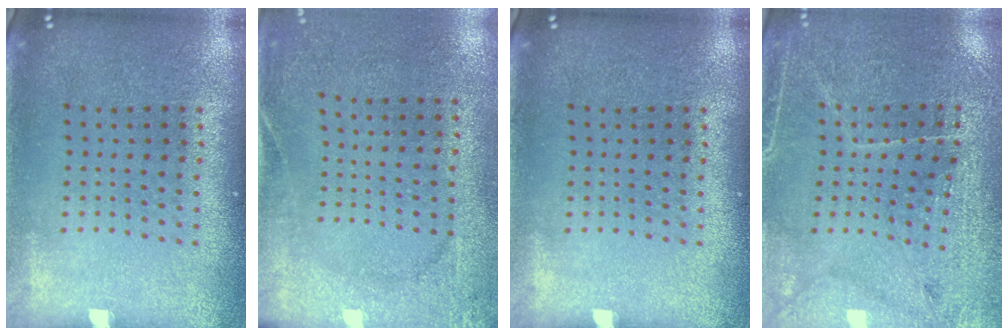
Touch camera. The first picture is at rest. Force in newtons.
{"total": 2.7, "press": 2.2, "slide": 1.7}
{"total": 0.0}
{"total": 3.1, "press": 3.0, "slide": 1.0}